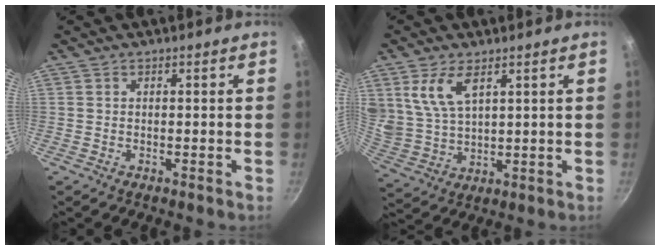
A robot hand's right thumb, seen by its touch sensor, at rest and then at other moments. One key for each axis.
{"total": 8.8, "fx": 4.3, "fy": 4.6, "fz": 6.2, "tx": -0.115, "ty": -0.025, "tz": 0.098}